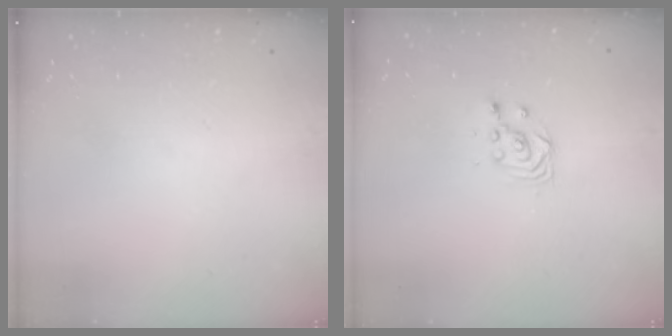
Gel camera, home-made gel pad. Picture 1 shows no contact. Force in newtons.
{"total": 3.4, "press": 3.4, "slide": 0.2}